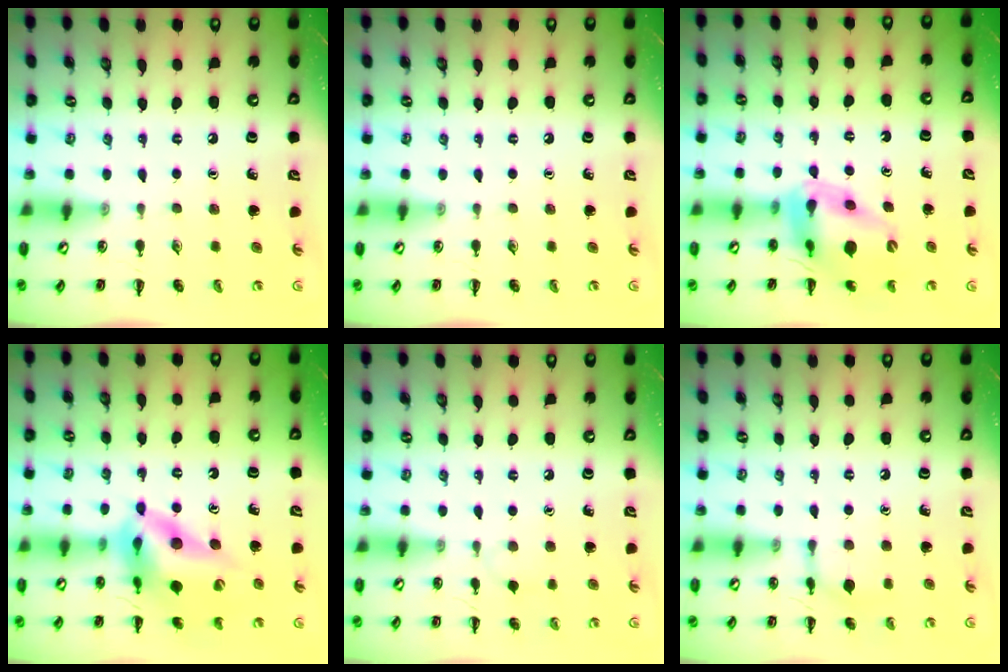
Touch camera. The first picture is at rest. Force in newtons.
{"total": 0.0}
{"total": 13.7, "press": 13.2, "slide": 3.7}
{"total": 15.1, "press": 14.4, "slide": 4.7}
{"total": 5.2, "press": 4.9, "slide": 1.6}
{"total": 8.2, "press": 8.2, "slide": 0.3}